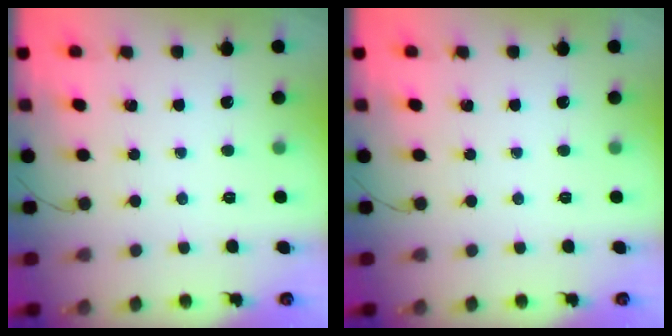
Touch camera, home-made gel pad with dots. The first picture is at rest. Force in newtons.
{"total": 0.0}